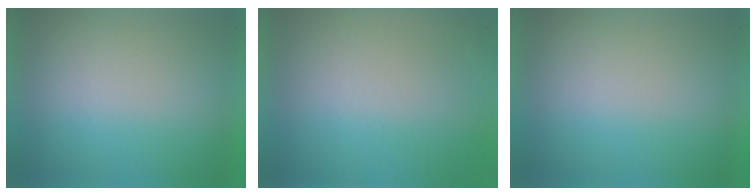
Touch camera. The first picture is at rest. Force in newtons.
{"total": 6.9}
{"total": 0.0}